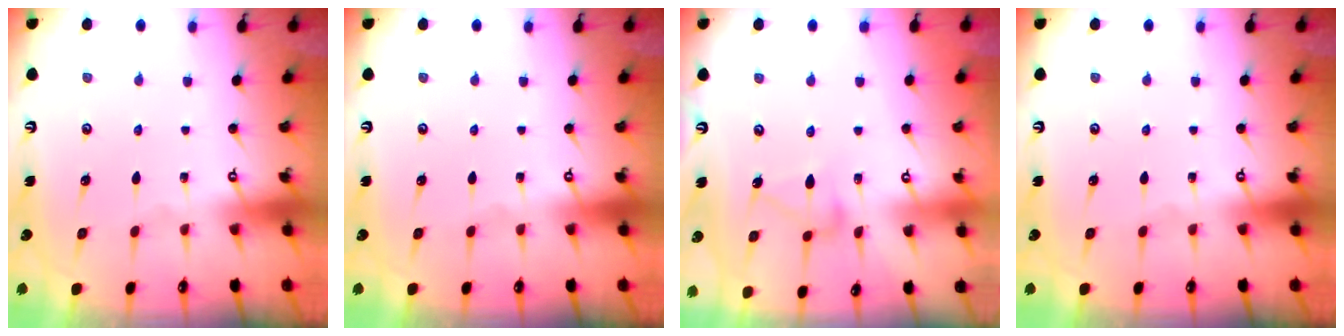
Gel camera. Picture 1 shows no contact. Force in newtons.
{"total": 0.0}
{"total": 8.0, "press": 8.0, "slide": 0.4}
{"total": 0.0}